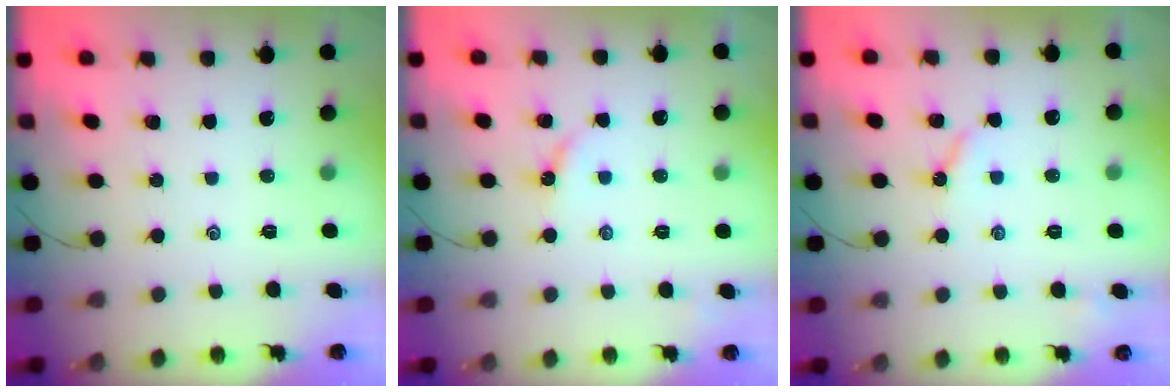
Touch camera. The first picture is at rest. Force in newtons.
{"total": 4.7, "press": 4.6, "slide": 0.6}
{"total": 3.5, "press": 3.5, "slide": 0.6}